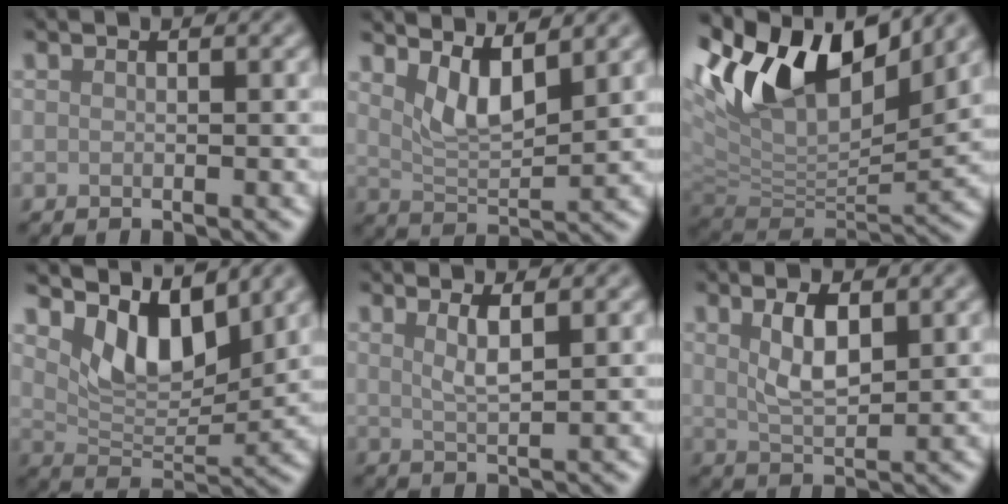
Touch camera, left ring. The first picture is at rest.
{"total": 4.1, "force": [2.5, 1.2, 3.0], "torque": [-0.059, -0.012, 0.049]}
{"total": 12.6, "force": [6.1, 6.1, 9.2], "torque": [-0.174, 0.024, 0.111]}
{"total": 5.7, "force": [3.7, 2.5, 3.5], "torque": [-0.071, -0.015, 0.061]}
{"total": 2.5, "force": [1.1, 0.6, 2.1], "torque": [-0.031, -0.003, 0.019]}
{"total": 3.8, "force": [1.5, 1.5, 3.1], "torque": [-0.066, 0.001, 0.029]}